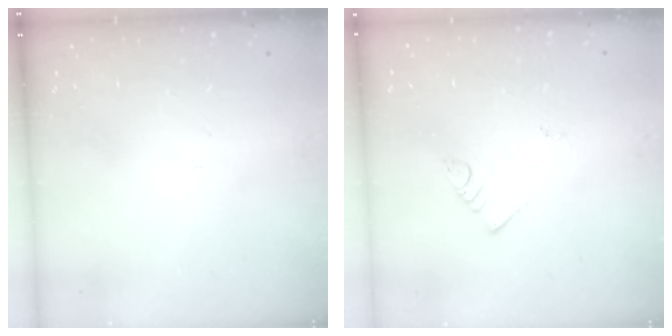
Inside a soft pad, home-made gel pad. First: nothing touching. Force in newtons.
{"total": 2.7, "press": 2.7, "slide": 0.6}